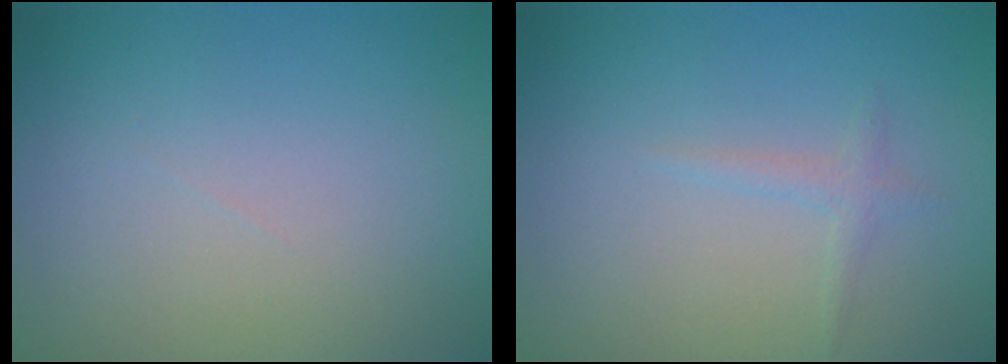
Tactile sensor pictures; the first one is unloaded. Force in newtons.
{"total": 1.0, "press": 1.0, "slide": 0.1}